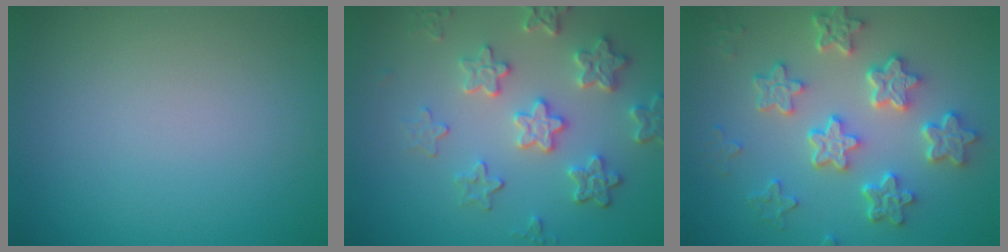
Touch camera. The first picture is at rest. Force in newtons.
{"total": 5.1, "press": 4.1, "slide": 2.9}
{"total": 6.1, "press": 4.8, "slide": 3.8}